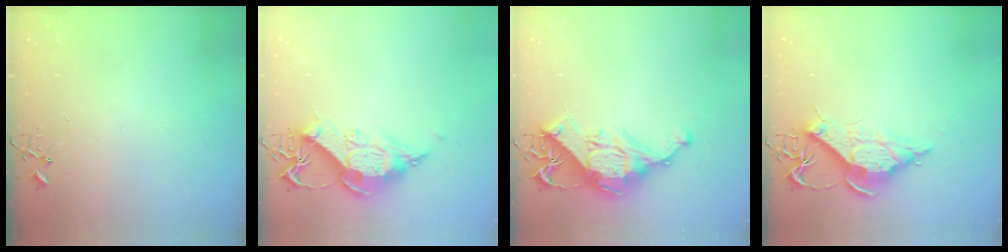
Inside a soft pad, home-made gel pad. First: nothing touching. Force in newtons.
{"total": 12.9, "press": 12.8, "slide": 1.3}
{"total": 14.8, "press": 14.7, "slide": 1.5}
{"total": 11.5, "press": 11.4, "slide": 1.2}